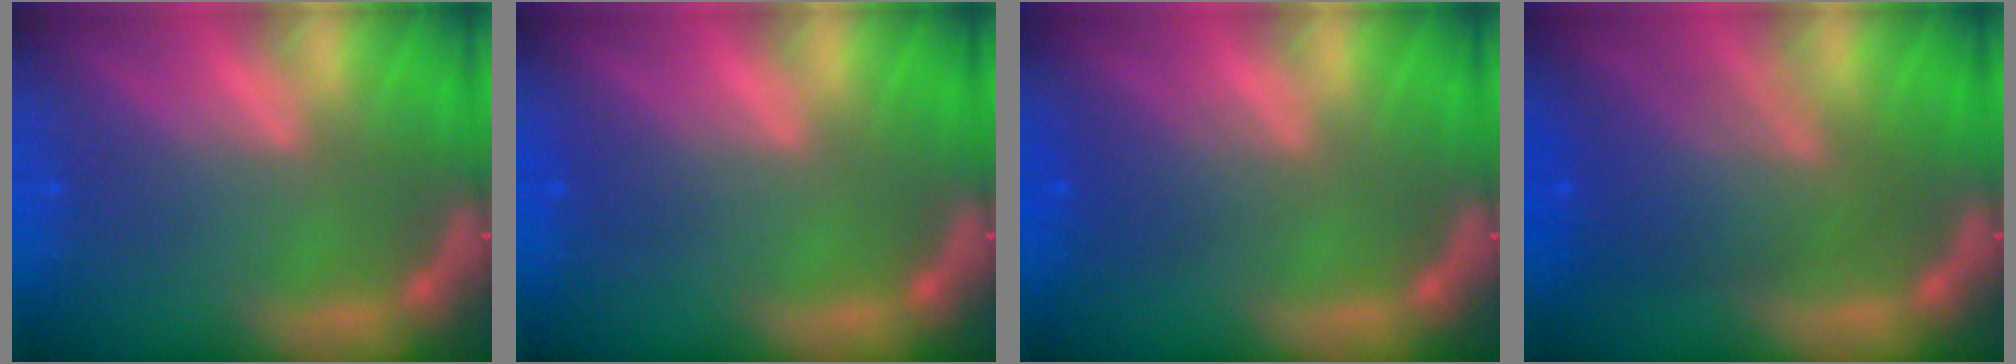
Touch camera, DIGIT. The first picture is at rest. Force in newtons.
{"total": 0.9}
{"total": 2.5}
{"total": 7.0}